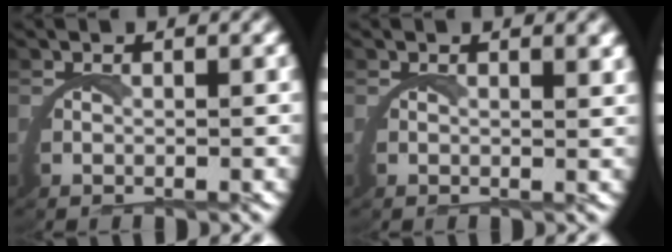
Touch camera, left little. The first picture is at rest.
{"total": 1.0, "force": [0.7, 0.0, 0.6], "torque": [-0.014, -0.001, 0.011]}